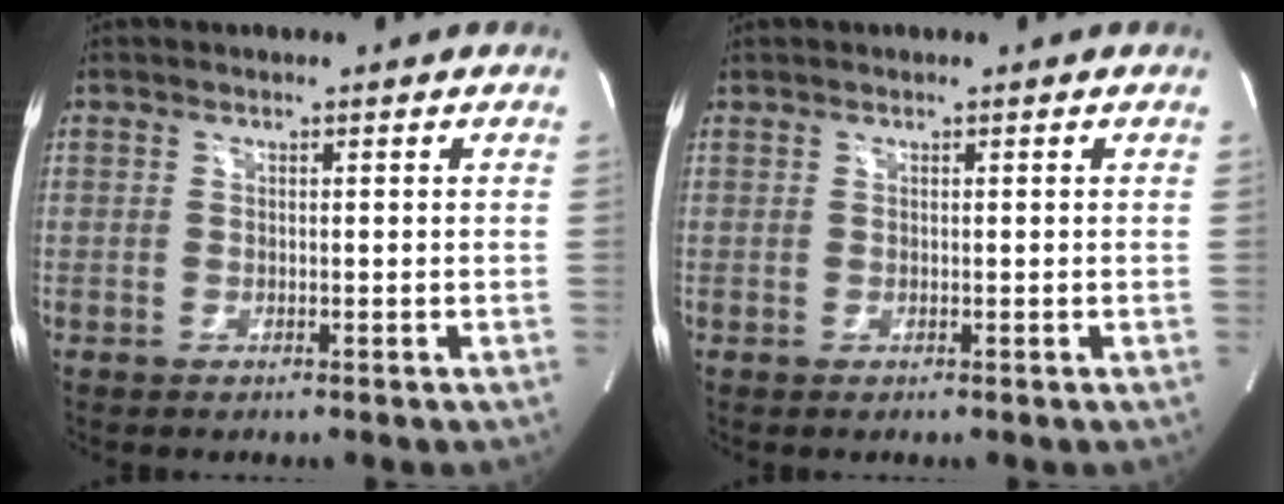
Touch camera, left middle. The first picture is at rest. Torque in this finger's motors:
{"motor_torque": [0.28, -0.11, 0.15, -0.01]}